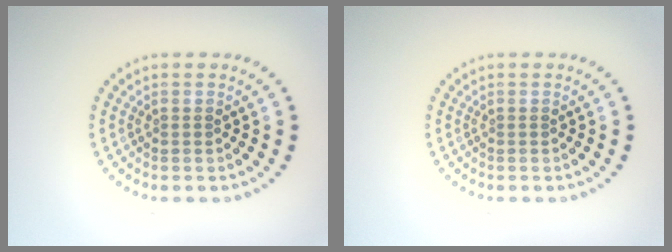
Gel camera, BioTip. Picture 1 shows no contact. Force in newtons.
{"total": 0.0}